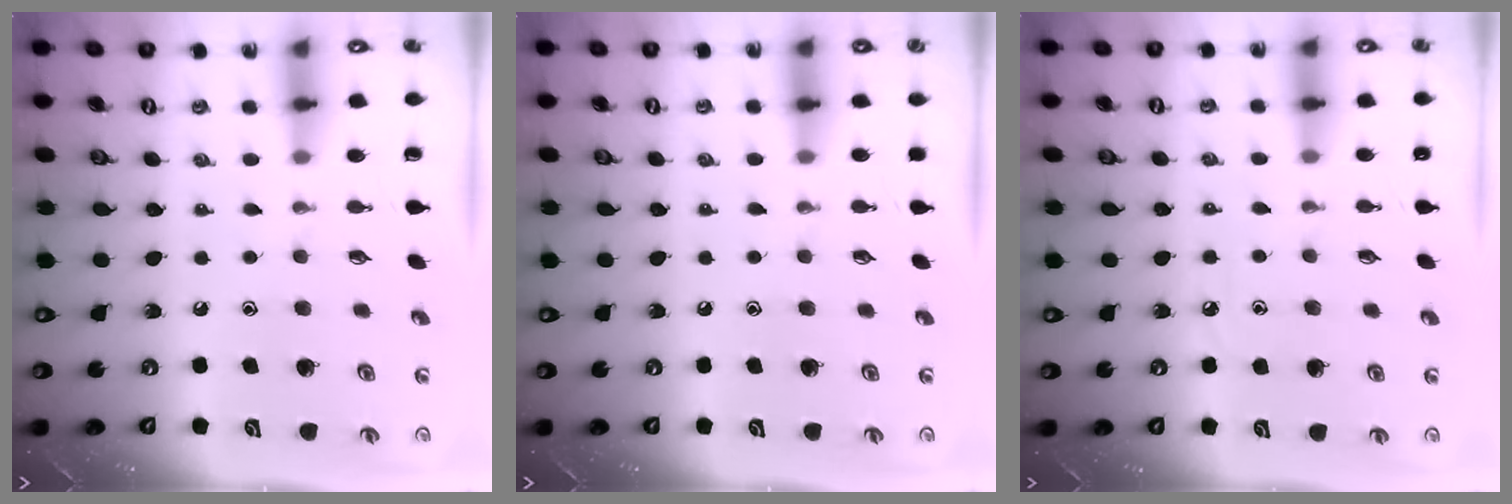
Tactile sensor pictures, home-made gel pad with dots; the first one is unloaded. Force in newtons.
{"total": 2.7, "press": 2.7, "slide": 0.5}
{"total": 3.7, "press": 3.6, "slide": 0.5}